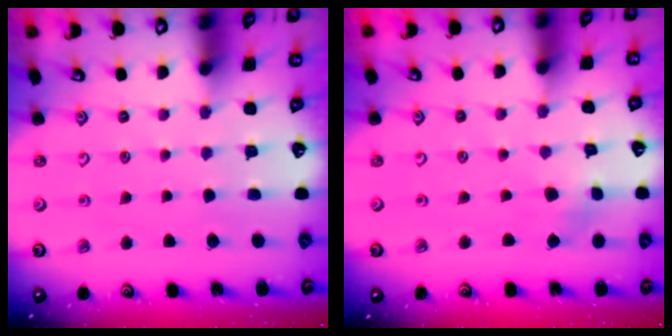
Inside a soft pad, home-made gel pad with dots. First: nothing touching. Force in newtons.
{"total": 2.5, "press": 2.5, "slide": 0.3}